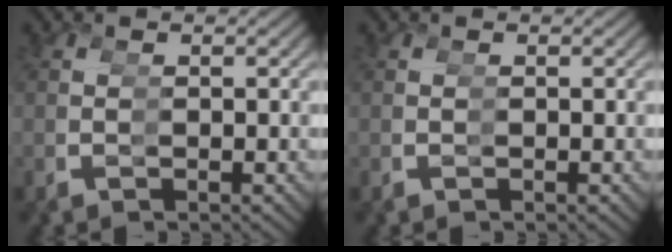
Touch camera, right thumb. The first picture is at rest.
{"total": 0.0}